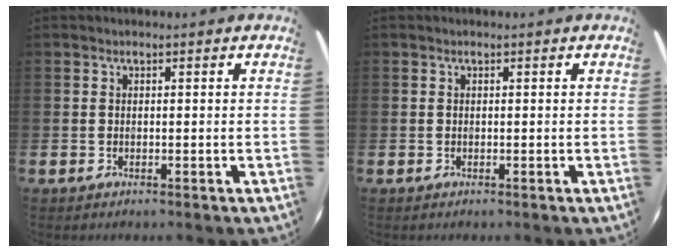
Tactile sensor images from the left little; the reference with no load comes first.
{"total": 0.0}